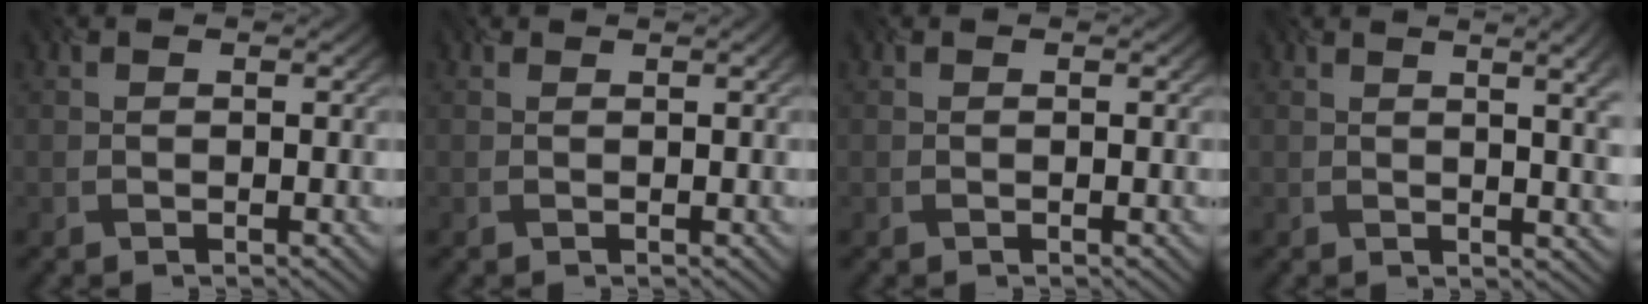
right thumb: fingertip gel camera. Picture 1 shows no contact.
{"total": 0.9, "force": [0.4, 0.4, 0.7], "torque": [-0.003, 0.001, 0.004]}
{"total": 0.0}
{"total": 8.1, "force": [2.2, 2.9, 7.3], "torque": [-0.059, 0.036, 0.017]}